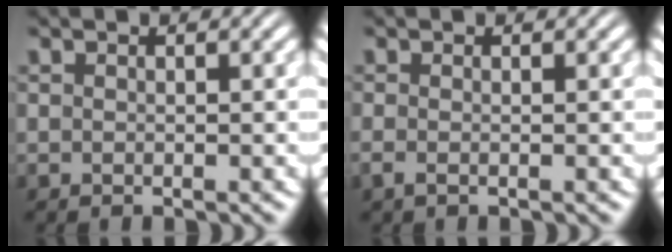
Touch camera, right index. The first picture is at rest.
{"total": 1.0, "force": [-0.7, 0.2, 0.6], "torque": [-0.024, -0.015, -0.007]}